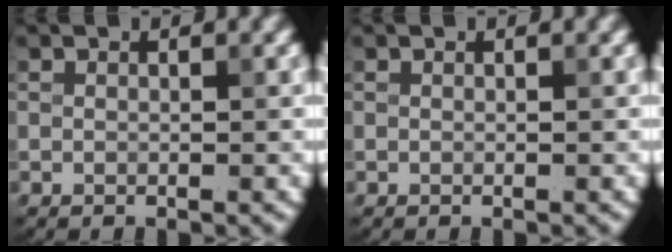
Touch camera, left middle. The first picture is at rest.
{"total": 0.0}